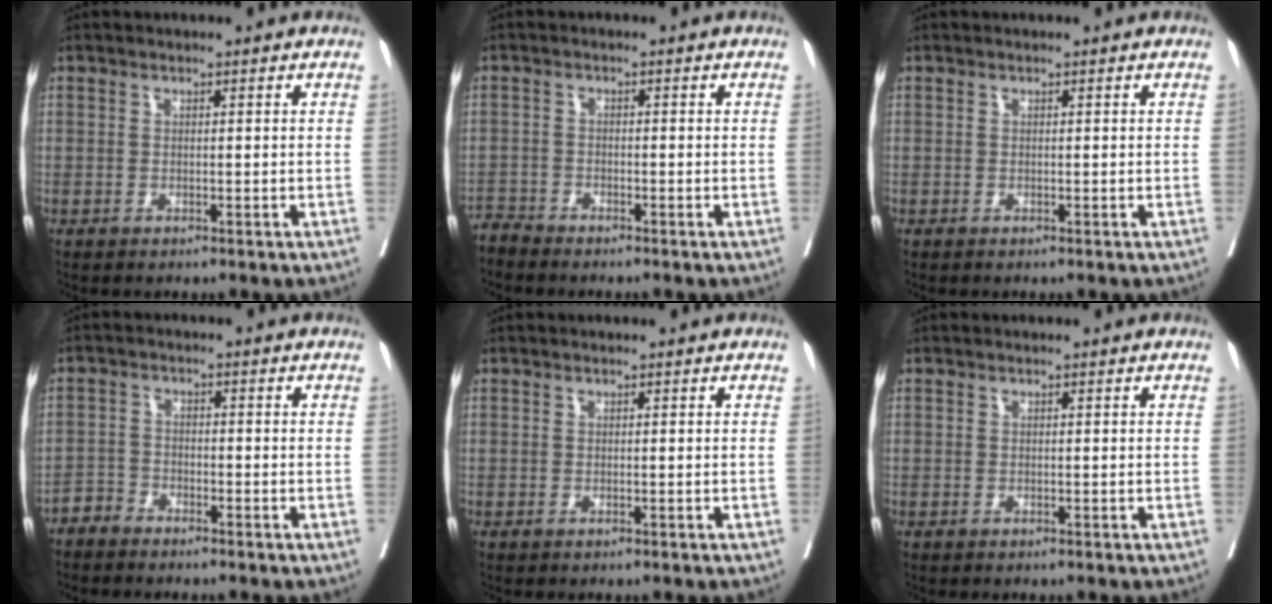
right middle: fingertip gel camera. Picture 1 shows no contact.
{"total": 2.0, "force": [-1.9, -0.2, -0.7], "torque": [0.020, -0.010, -0.039]}
{"total": 0.0}
{"total": 2.3, "force": [-2.1, 0.7, -0.3], "torque": [0.008, 0.000, -0.044]}
{"total": 0.0}
{"total": 0.0}